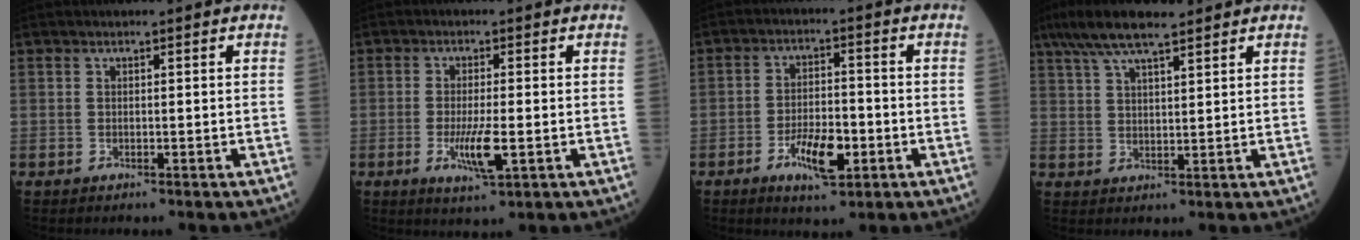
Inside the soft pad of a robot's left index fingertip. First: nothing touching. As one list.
[{"total": 5.2, "force": [-1.4, 0.8, 5.0], "torque": [-0.102, -0.011, -0.022]}, {"total": 7.1, "force": [-3.1, 2.5, 5.9], "torque": [-0.111, -0.004, -0.049]}, {"total": 8.9, "force": [6.8, 1.4, 5.5], "torque": [-0.109, 0.033, 0.121]}]